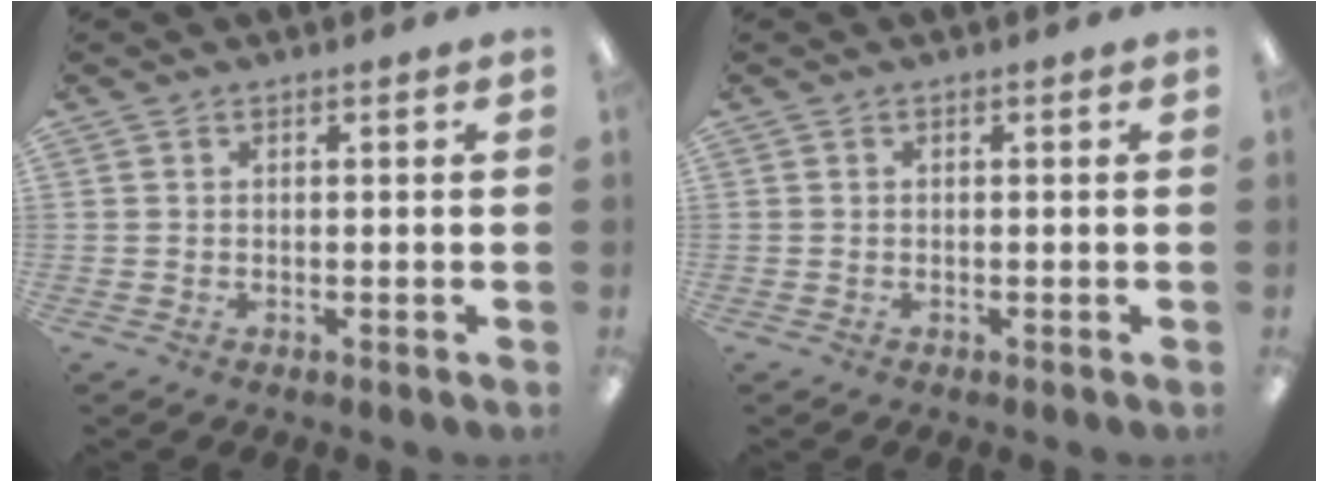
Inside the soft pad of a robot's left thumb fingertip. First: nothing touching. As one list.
[{"total": 0.0}]